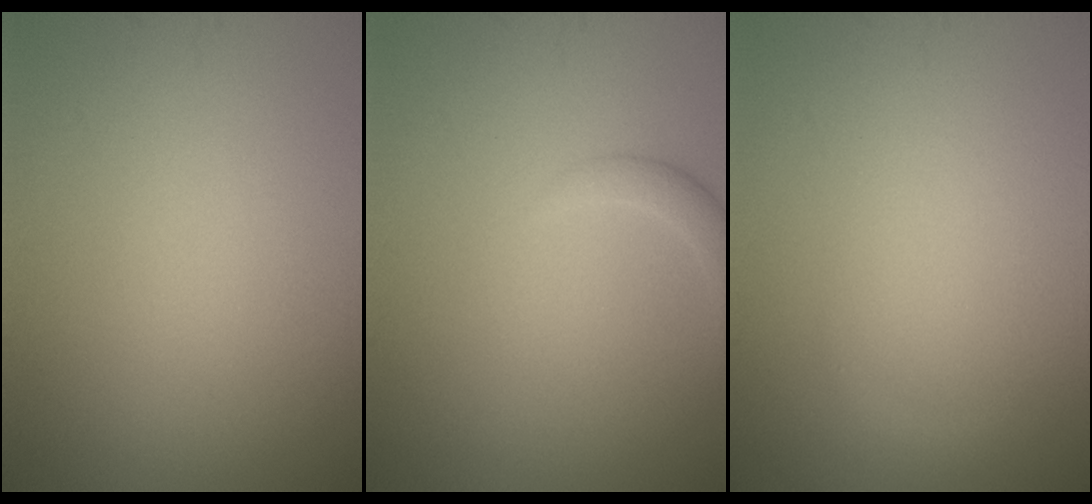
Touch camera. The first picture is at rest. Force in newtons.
{"total": 1.4, "press": 1.4, "slide": 0.1}
{"total": 0.6, "press": 0.6, "slide": 0.0}